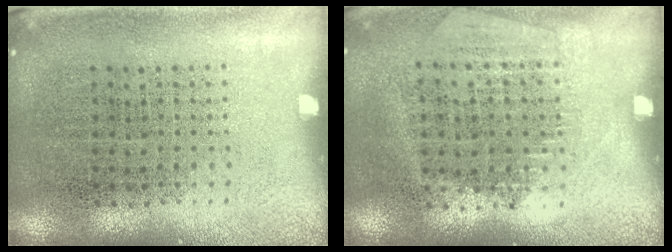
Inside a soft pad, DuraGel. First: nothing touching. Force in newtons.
{"total": 1.3, "press": 1.1, "slide": 0.6}